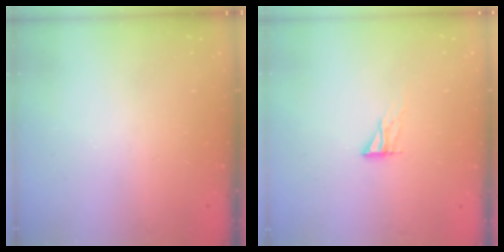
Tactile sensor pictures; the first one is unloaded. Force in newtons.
{"total": 6.3, "press": 6.3, "slide": 0.6}